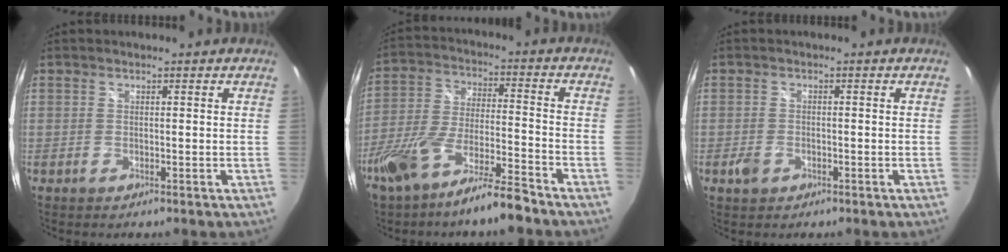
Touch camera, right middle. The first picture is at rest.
{"total": 12.2, "force": [-9.1, 1.9, 7.9], "torque": [-0.164, -0.013, -0.161]}
{"total": 2.6, "force": [-1.3, 1.8, 1.3], "torque": [-0.028, -0.002, -0.023]}